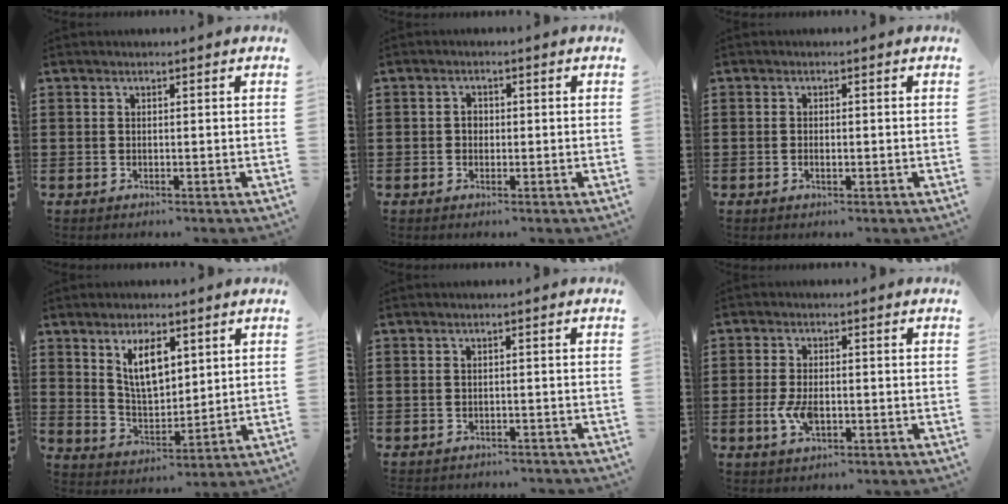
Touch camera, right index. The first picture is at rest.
{"total": 1.4, "force": [-0.2, 1.1, 0.7], "torque": [-0.017, 0.004, -0.005]}
{"total": 1.1, "force": [-0.3, 0.4, 1.0], "torque": [-0.017, -0.002, -0.005]}
{"total": 7.6, "force": [3.5, 3.6, 5.8], "torque": [-0.111, 0.003, 0.059]}
{"total": 1.2, "force": [-1.2, 0.2, 0.0], "torque": [-0.005, 0.002, -0.026]}
{"total": 4.4, "force": [-1.0, 2.1, 3.7], "torque": [-0.086, -0.006, -0.021]}